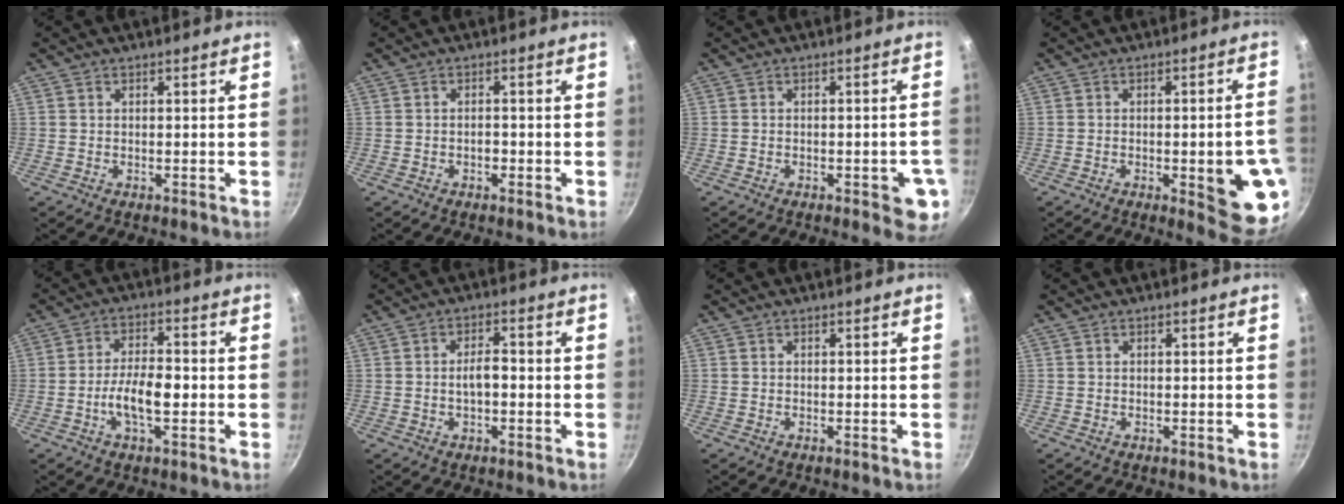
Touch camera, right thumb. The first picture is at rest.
{"total": 1.3, "force": [-0.6, 0.8, 0.9], "torque": [-0.011, 0.009, -0.009]}
{"total": 6.8, "force": [-2.2, 2.6, 5.9], "torque": [-0.051, 0.004, -0.025]}
{"total": 13.0, "force": [-2.9, 3.8, 12.1], "torque": [-0.114, 0.009, -0.031]}
{"total": 8.2, "force": [-1.9, 3.6, 7.2], "torque": [-0.123, 0.021, -0.038]}
{"total": 5.4, "force": [-0.7, 2.8, 4.5], "torque": [-0.062, 0.023, -0.014]}
{"total": 0.0}
{"total": 0.0}